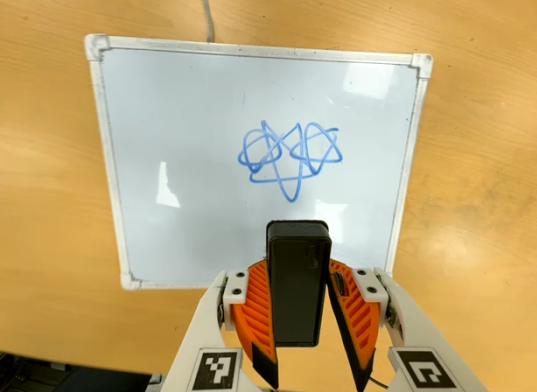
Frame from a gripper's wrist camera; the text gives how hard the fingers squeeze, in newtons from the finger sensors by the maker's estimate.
{"total": 5.3, "left": 4.9, "right": 5.7}